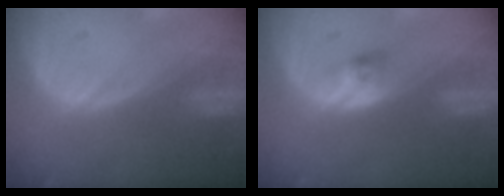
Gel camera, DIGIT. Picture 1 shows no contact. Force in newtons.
{"total": 2.6, "press": 2.3, "slide": 1.2}